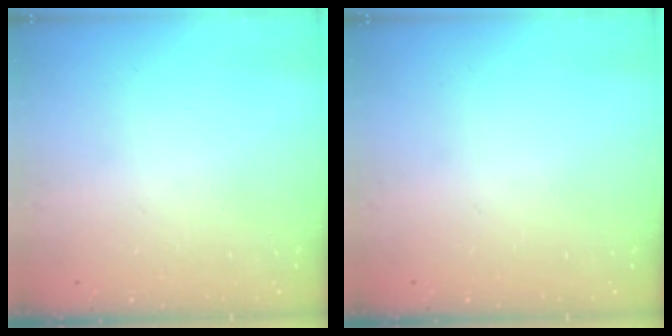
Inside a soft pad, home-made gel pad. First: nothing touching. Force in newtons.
{"total": 0.0}